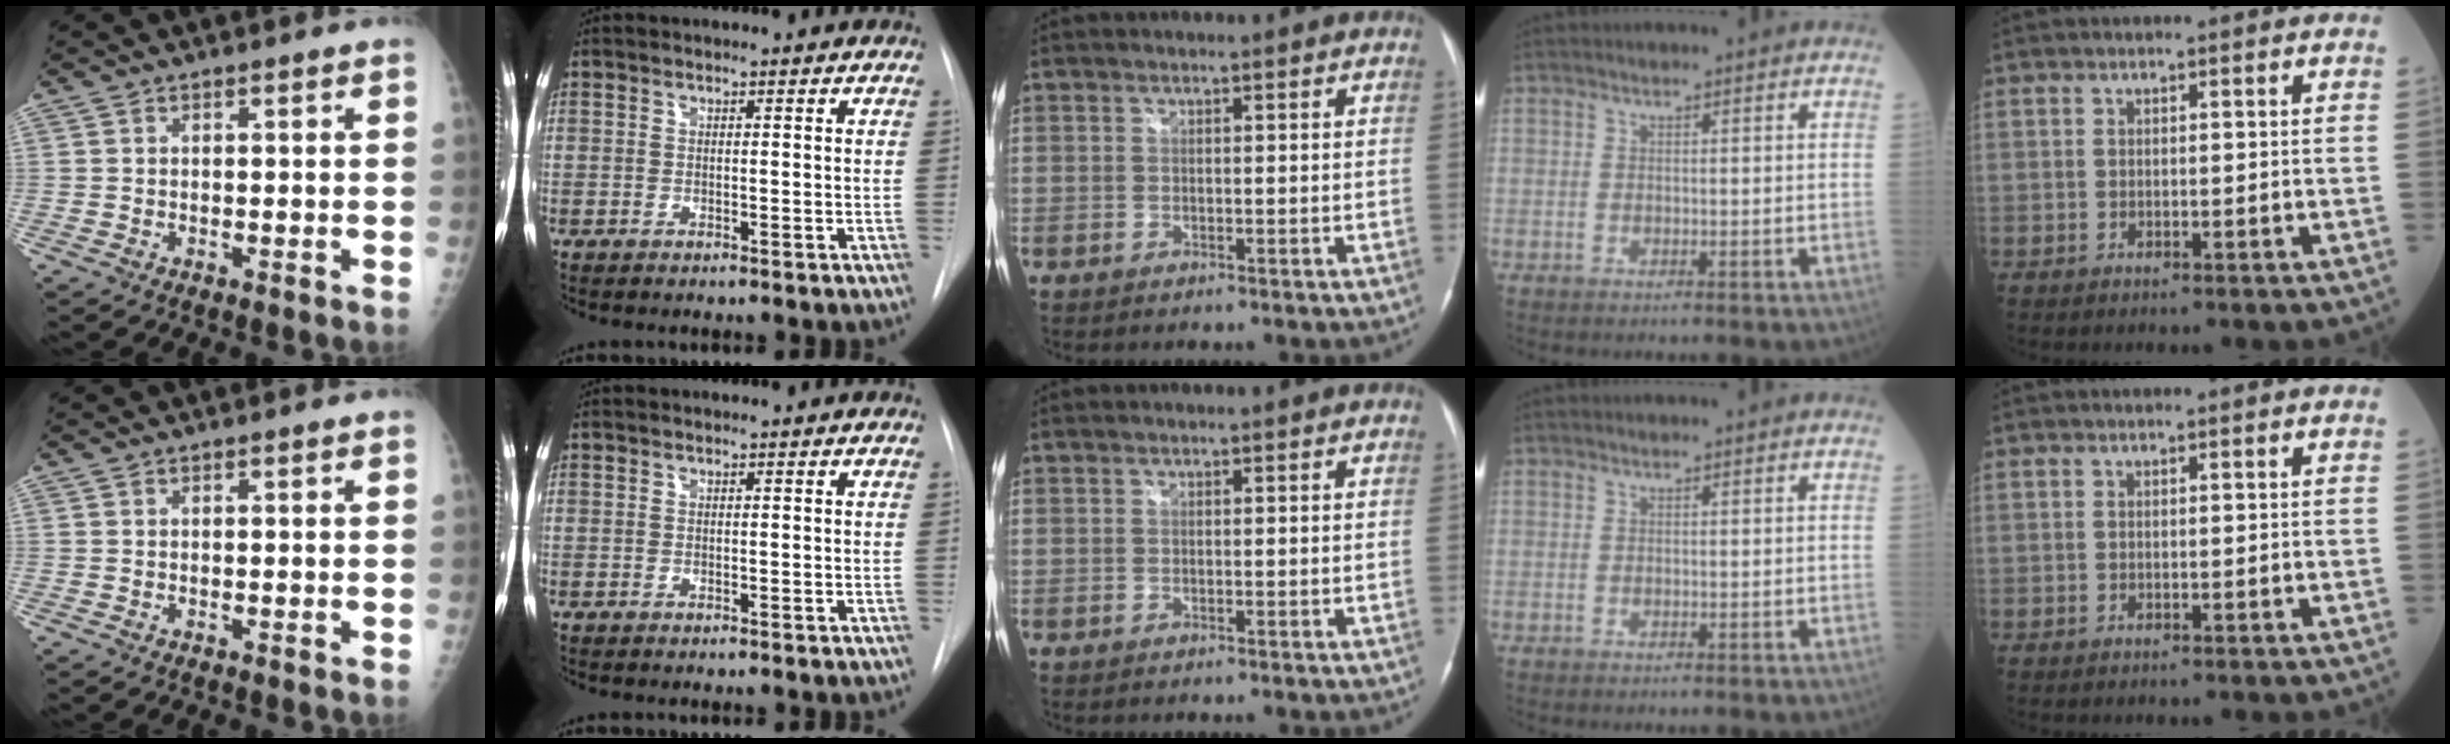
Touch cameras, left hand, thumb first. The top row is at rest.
{}